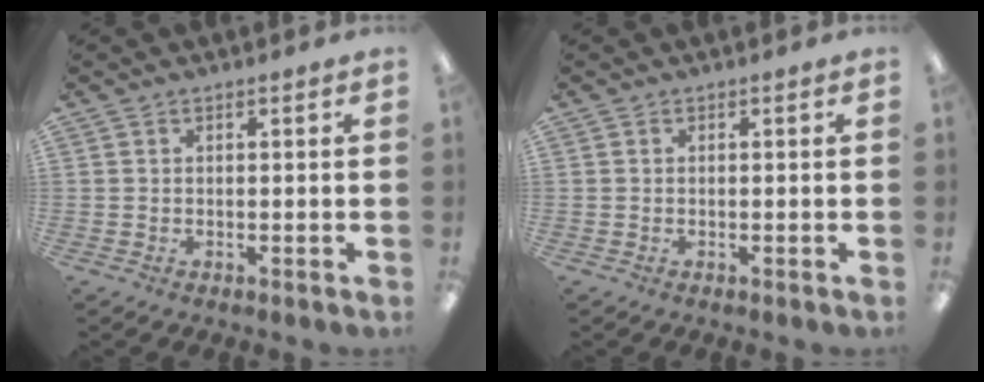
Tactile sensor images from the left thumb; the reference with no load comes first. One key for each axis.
{"total": 0.0}